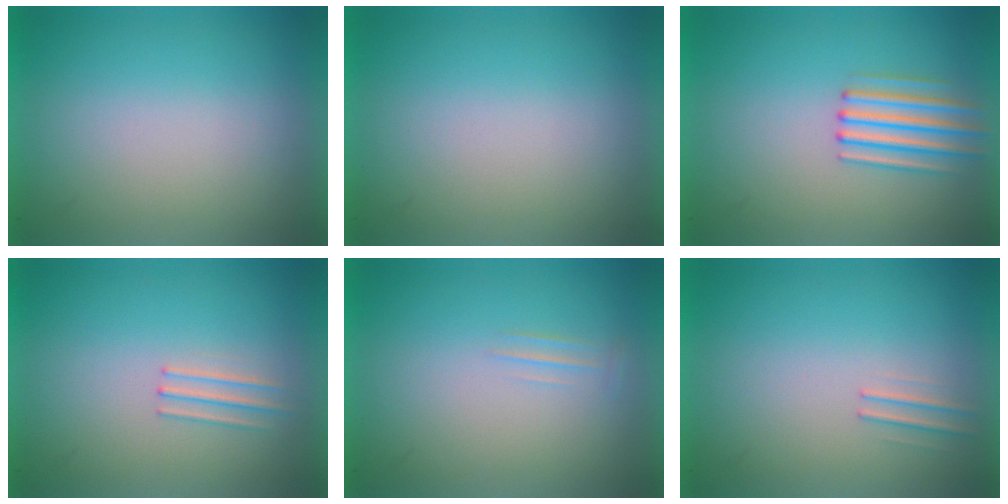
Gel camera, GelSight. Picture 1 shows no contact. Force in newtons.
{"total": 0.0}
{"total": 2.6}
{"total": 1.2}
{"total": 2.0}
{"total": 1.1}